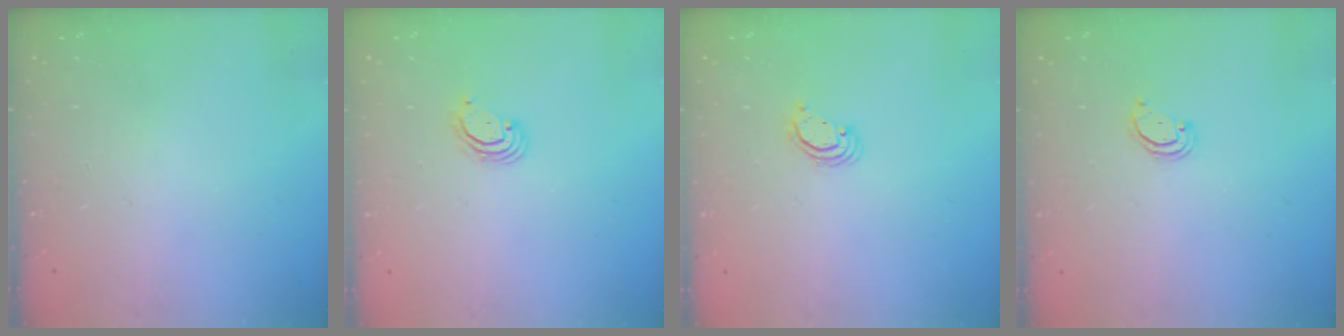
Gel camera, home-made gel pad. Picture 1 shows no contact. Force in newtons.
{"total": 2.7, "press": 2.7, "slide": 0.3}
{"total": 2.2, "press": 2.2, "slide": 0.2}
{"total": 2.2, "press": 2.2, "slide": 0.2}